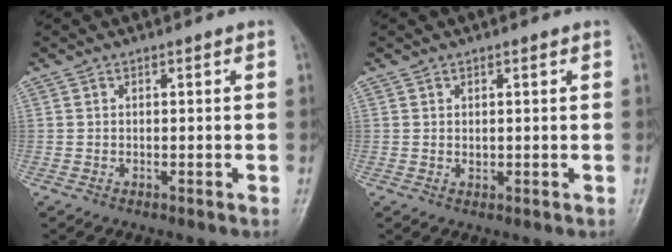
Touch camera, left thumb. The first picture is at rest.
{"total": 1.1, "force": [0.4, 0.7, 0.8], "torque": [-0.010, -0.004, 0.009]}